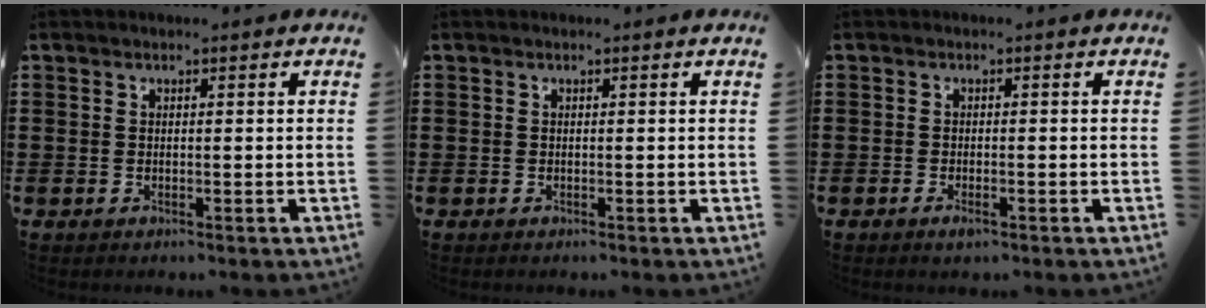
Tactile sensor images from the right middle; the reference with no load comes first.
{"total": 0.0}
{"total": 1.2, "force": [-0.7, 0.3, 0.9], "torque": [-0.019, -0.007, -0.011]}